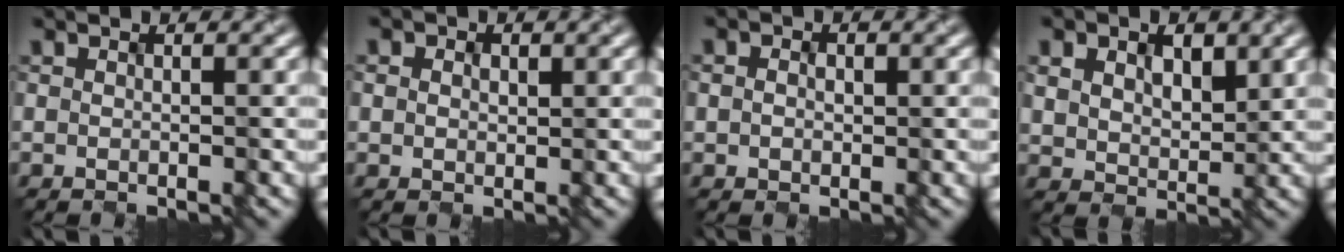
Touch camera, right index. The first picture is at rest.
{"total": 1.5, "force": [0.4, 1.3, 0.6], "torque": [-0.009, 0.006, 0.001]}
{"total": 1.5, "force": [0.0, 1.4, 0.7], "torque": [-0.012, 0.004, -0.003]}
{"total": 4.7, "force": [1.6, 3.4, 2.8], "torque": [-0.058, -0.004, 0.024]}